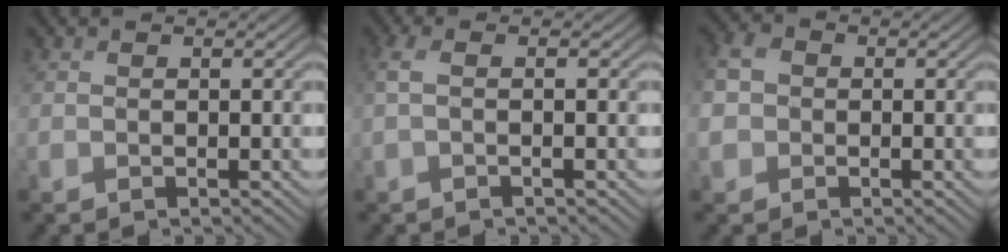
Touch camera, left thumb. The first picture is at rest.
{"total": 1.9, "force": [0.2, 0.0, 1.9], "torque": [-0.040, 0.003, -0.006]}
{"total": 3.6, "force": [-0.4, 3.2, 1.6], "torque": [-0.061, 0.000, -0.014]}